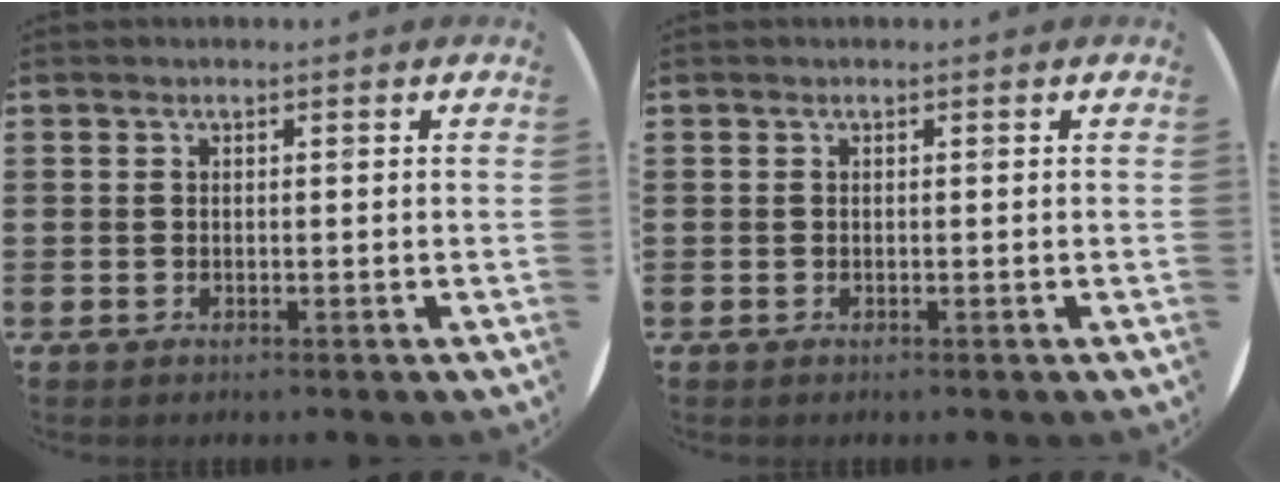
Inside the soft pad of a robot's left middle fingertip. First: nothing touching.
{"total": 0.0}